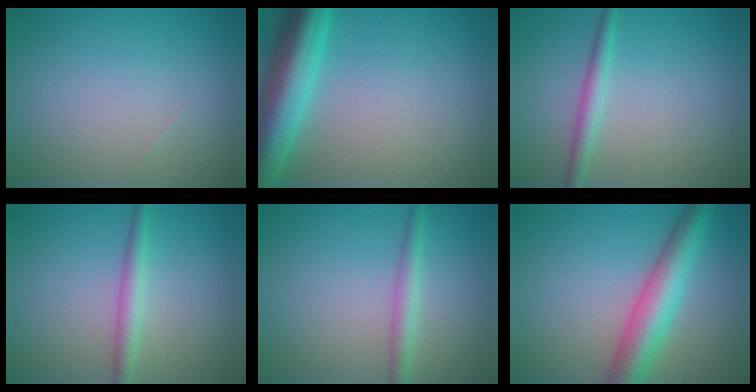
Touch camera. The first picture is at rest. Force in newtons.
{"total": 7.9, "press": 7.9, "slide": 0.4}
{"total": 1.9, "press": 1.9, "slide": 0.1}
{"total": 2.2, "press": 2.2, "slide": 0.1}
{"total": 2.1, "press": 2.1, "slide": 0.1}
{"total": 6.1, "press": 6.1, "slide": 0.1}